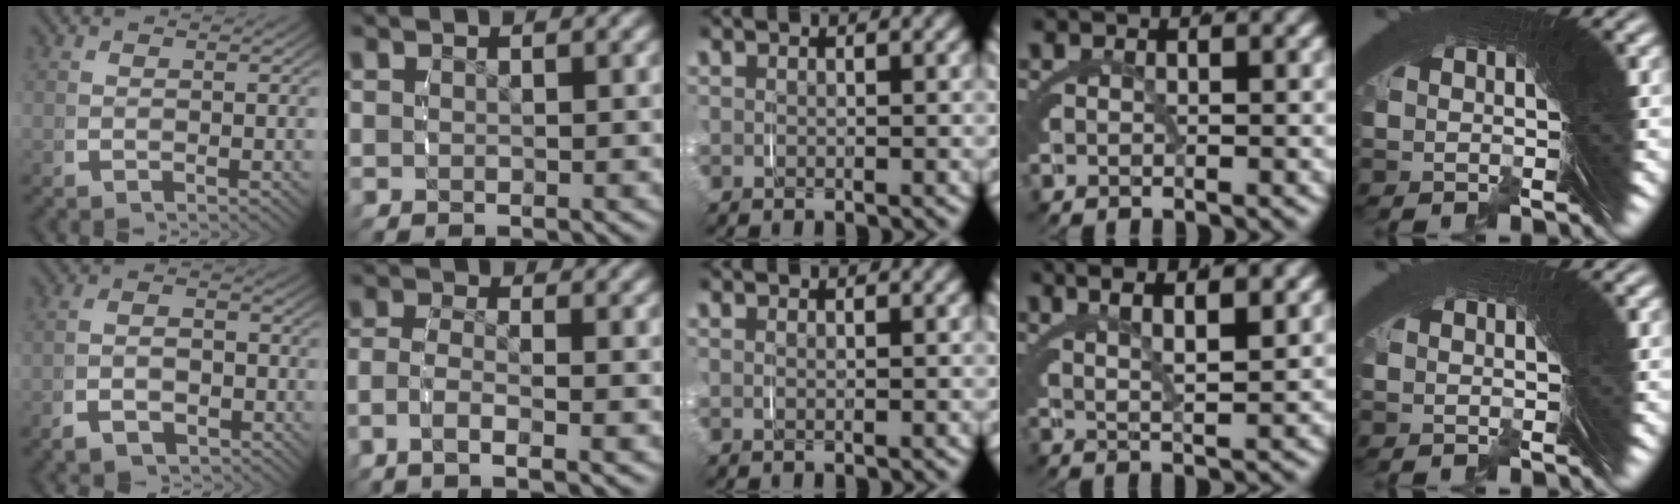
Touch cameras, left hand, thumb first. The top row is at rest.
{"thumb": {"total": 3.4, "force": [-1.8, 2.1, 2.0], "torque": [-0.030, -0.008, -0.030]}, "index": {"total": 2.9, "force": [-1.4, 1.0, 2.4], "torque": [-0.070, -0.015, -0.023]}, "ring": {"total": 5.2, "force": [3.5, 0.9, 3.7], "torque": [-0.041, 0.016, 0.056]}, "little": {"total": 0.9, "force": [-0.2, -0.4, -0.8], "torque": [0.015, 0.003, -0.003]}}